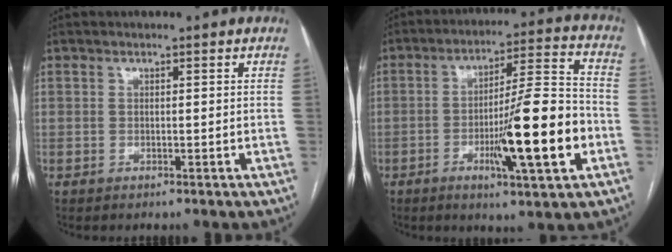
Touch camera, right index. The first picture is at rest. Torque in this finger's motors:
{"motor_torque": [1.87, -0.27, 0.73, 0.21]}